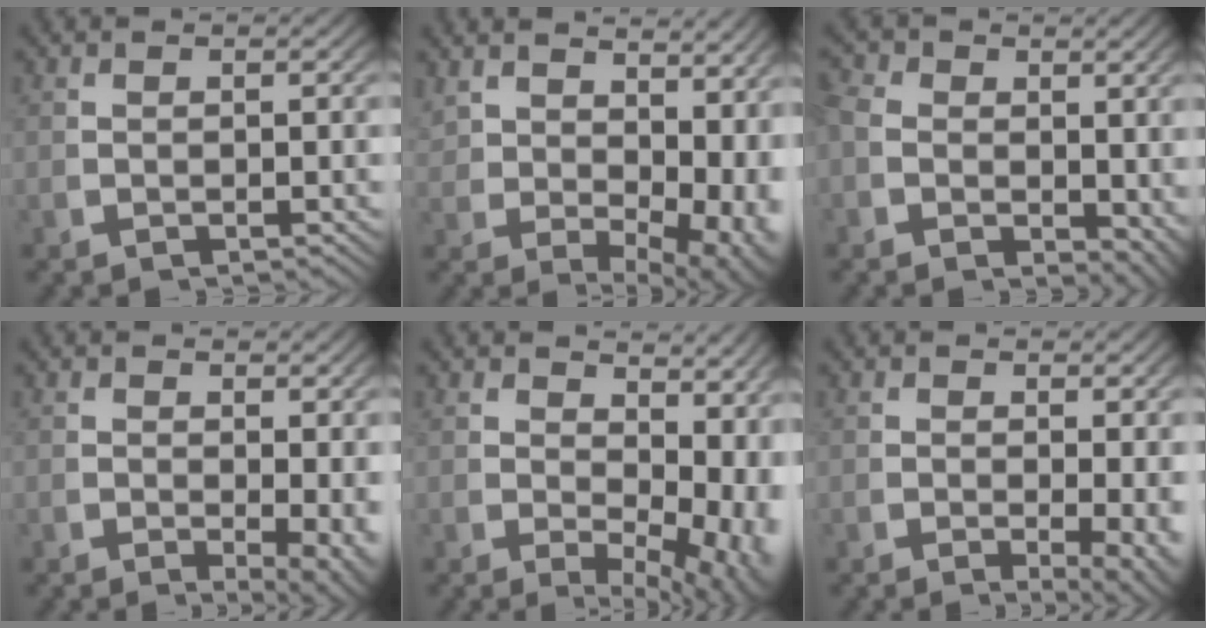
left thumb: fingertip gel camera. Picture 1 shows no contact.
{"total": 6.9, "force": [1.8, 3.8, 5.5], "torque": [-0.081, -0.029, 0.060]}
{"total": 4.7, "force": [0.6, 3.6, 2.9], "torque": [-0.049, -0.020, 0.015]}
{"total": 3.3, "force": [-0.1, 1.5, 2.9], "torque": [-0.038, -0.021, 0.008]}
{"total": 6.7, "force": [1.1, 3.8, 5.4], "torque": [-0.081, -0.034, 0.039]}
{"total": 3.4, "force": [-0.3, 1.4, 3.1], "torque": [-0.042, -0.022, 0.004]}